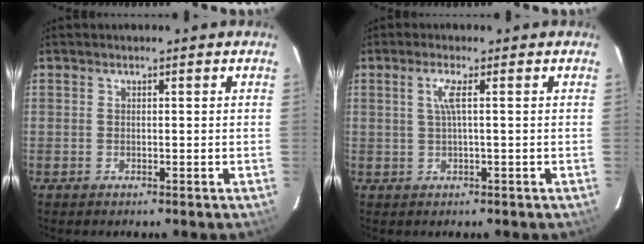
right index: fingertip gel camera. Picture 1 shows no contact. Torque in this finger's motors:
{"motor_torque": [0.37, -0.04, 0.23, 0.08]}